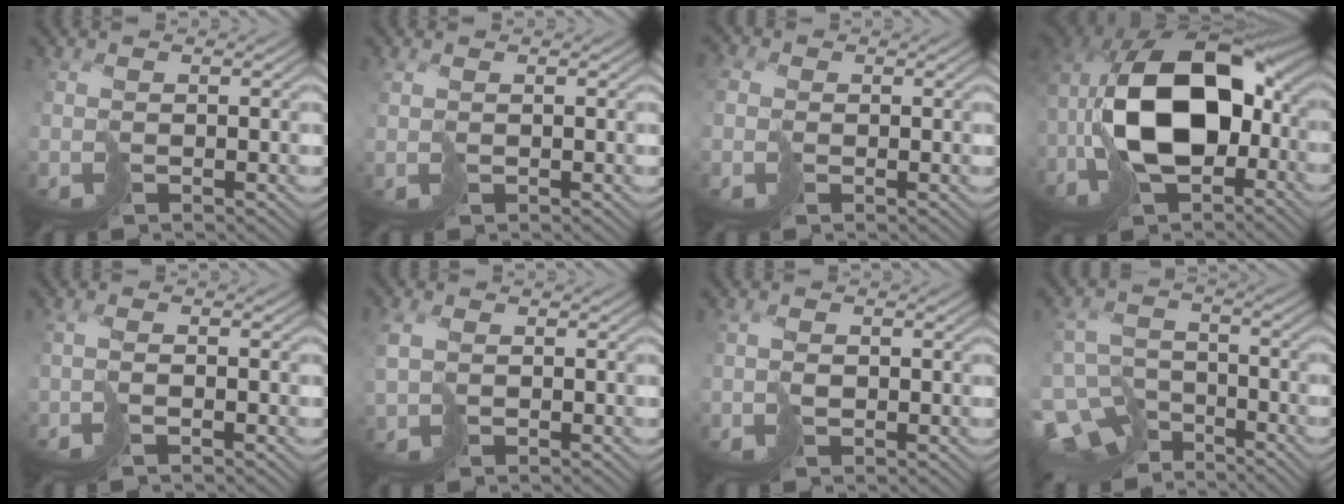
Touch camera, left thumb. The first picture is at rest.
{"total": 0.9, "force": [0.5, 0.4, 0.6], "torque": [-0.021, -0.002, 0.012]}
{"total": 4.2, "force": [-0.2, 3.7, 2.1], "torque": [-0.075, 0.009, -0.017]}
{"total": 16.9, "force": [-2.3, 9.8, 13.6], "torque": [-0.256, 0.011, -0.043]}
{"total": 1.5, "force": [-1.1, -0.3, 1.0], "torque": [-0.018, 0.008, -0.021]}
{"total": 3.6, "force": [-0.2, 2.6, 2.5], "torque": [-0.068, 0.000, -0.006]}
{"total": 1.4, "force": [-0.1, 0.8, 1.2], "torque": [-0.016, 0.007, 0.001]}
{"total": 10.6, "force": [-8.2, 5.3, 4.1], "torque": [-0.093, -0.014, -0.132]}